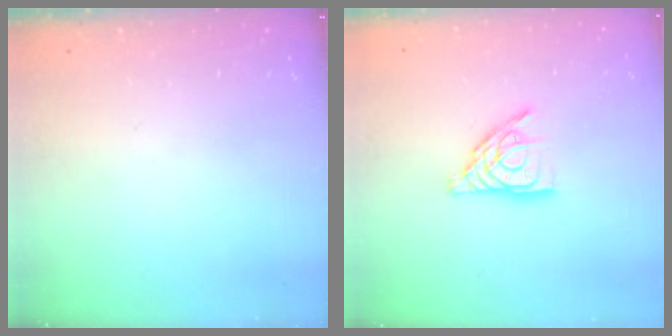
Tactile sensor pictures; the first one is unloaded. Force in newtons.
{"total": 10.4, "press": 10.4, "slide": 1.2}